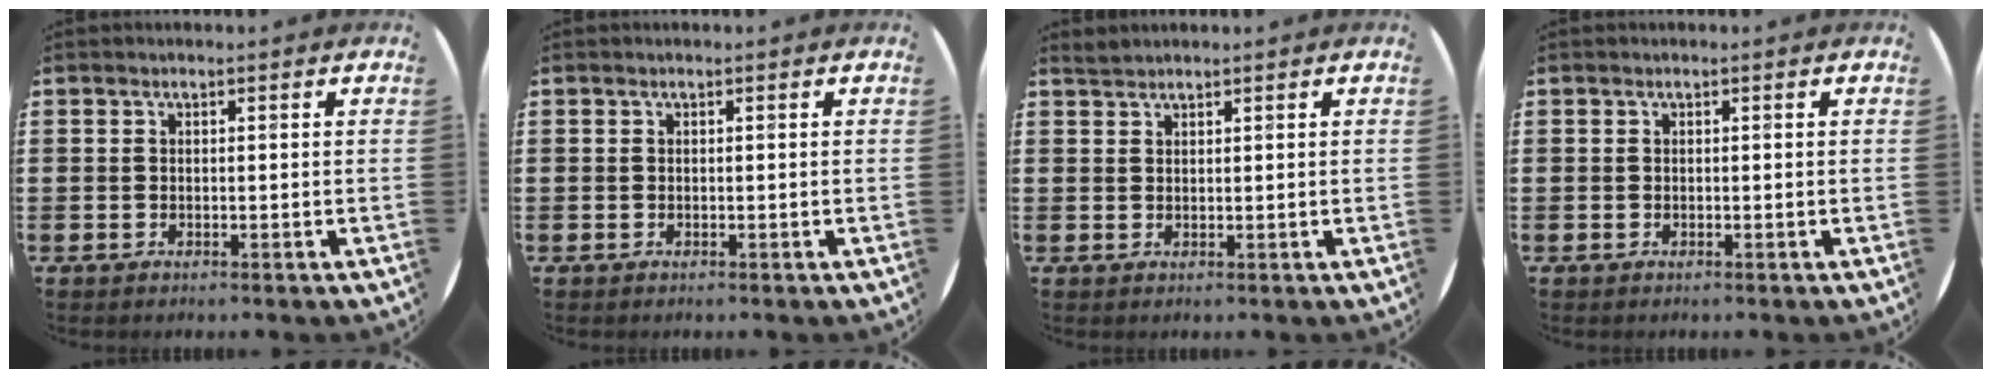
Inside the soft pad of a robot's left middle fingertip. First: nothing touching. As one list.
[{"total": 0.0}, {"total": 1.1, "force": [1.1, 0.1, -0.1], "torque": [0.001, 0.001, 0.021]}, {"total": 0.0}]